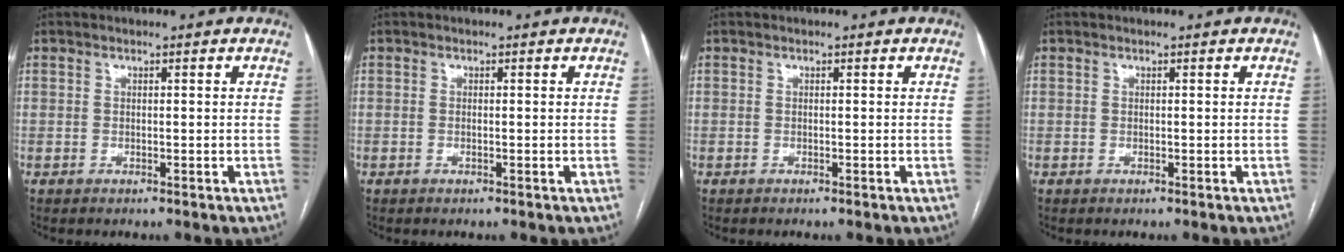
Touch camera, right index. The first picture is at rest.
{"total": 0.0}
{"total": 0.0}
{"total": 0.0}